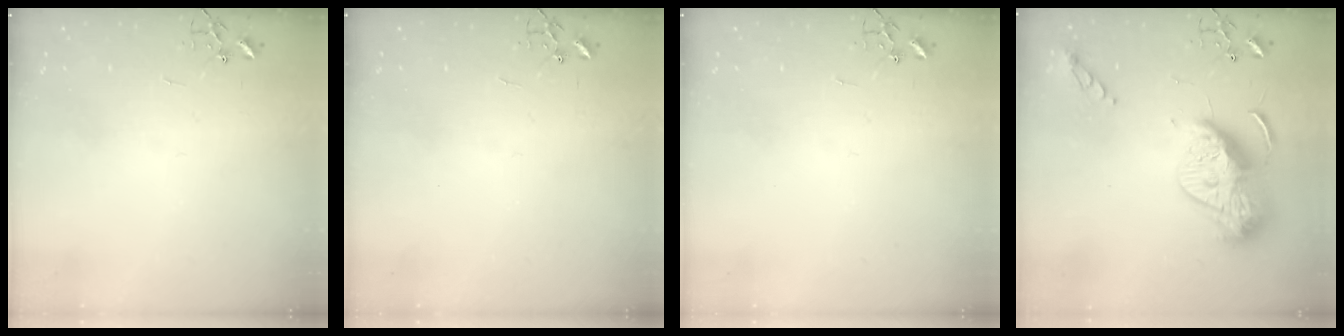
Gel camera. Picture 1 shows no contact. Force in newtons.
{"total": 0.0}
{"total": 0.0}
{"total": 16.7, "press": 16.7, "slide": 0.8}